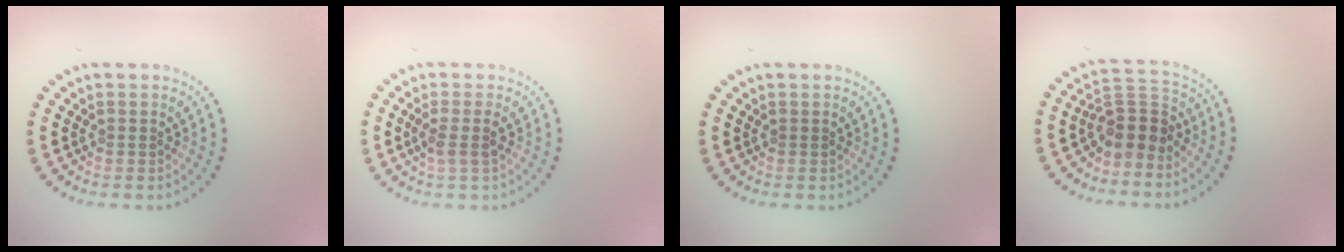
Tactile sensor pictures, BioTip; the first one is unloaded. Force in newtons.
{"total": 1.8, "press": 1.5, "slide": 0.9}
{"total": 0.0}
{"total": 3.7, "press": 3.1, "slide": 2.0}